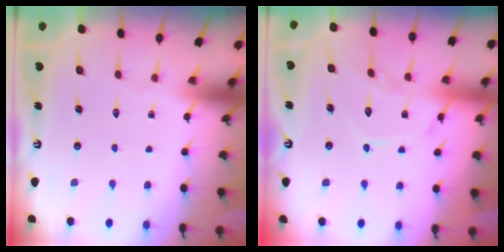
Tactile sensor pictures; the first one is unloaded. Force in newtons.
{"total": 11.4, "press": 11.4, "slide": 0.4}